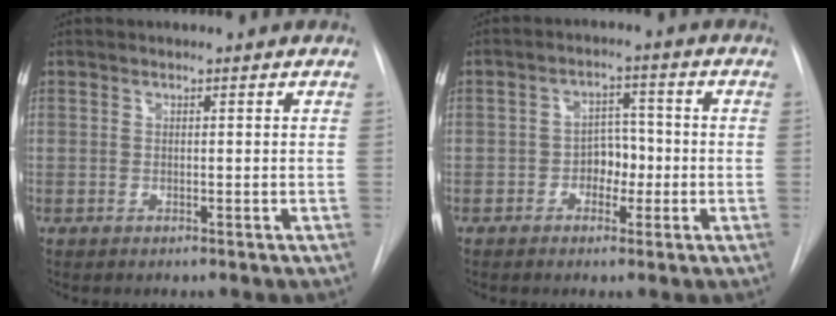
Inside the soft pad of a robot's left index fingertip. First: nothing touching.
{"total": 4.0, "force": [-1.1, 2.9, 2.6], "torque": [-0.034, 0.011, -0.018]}